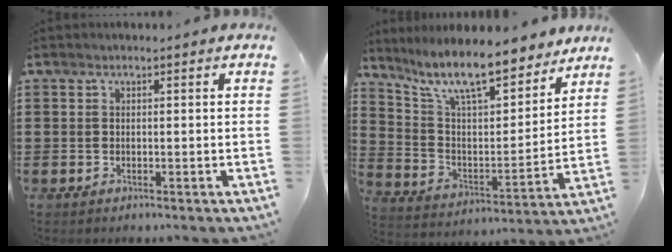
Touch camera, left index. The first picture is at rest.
{"total": 11.6, "force": [9.6, 2.1, 6.1], "torque": [-0.146, -0.054, 0.167]}